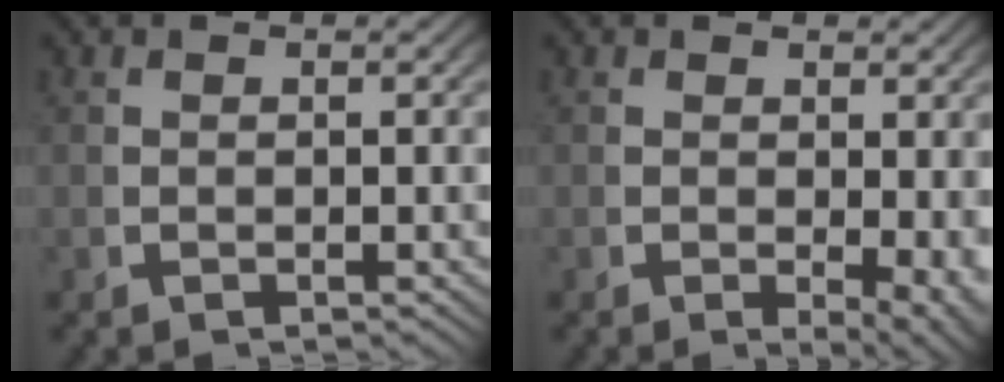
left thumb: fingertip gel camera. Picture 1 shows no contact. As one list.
[{"total": 3.1, "force": [-0.2, 1.3, 2.8], "torque": [-0.037, -0.021, 0.005]}]